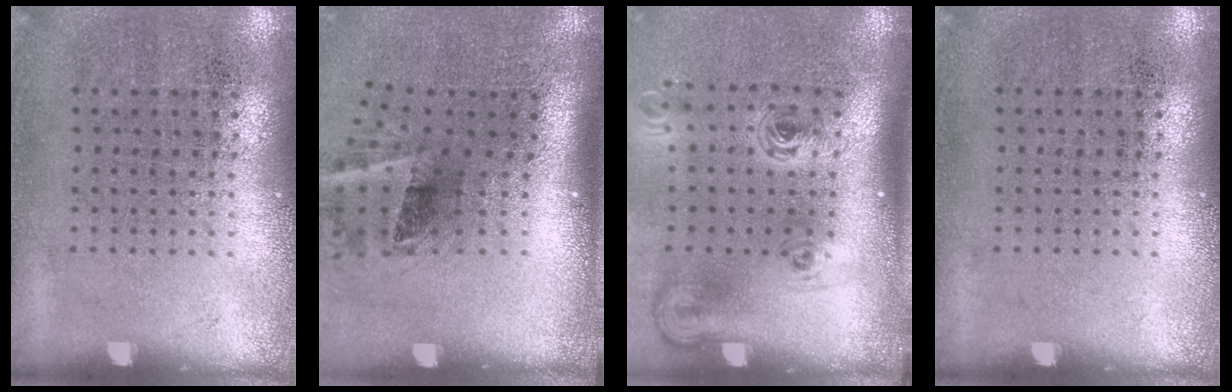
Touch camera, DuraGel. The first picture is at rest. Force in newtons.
{"total": 2.0, "press": 1.2, "slide": 1.6}
{"total": 2.3, "press": 1.4, "slide": 1.8}
{"total": 0.0}